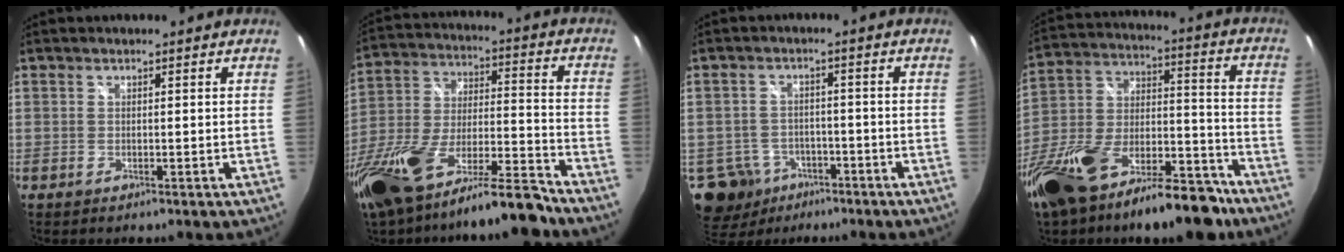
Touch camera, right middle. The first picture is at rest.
{"total": 22.3, "force": [-16.2, 5.1, 14.3], "torque": [-0.287, -0.042, -0.277]}
{"total": 9.3, "force": [-5.2, 7.3, 2.7], "torque": [-0.085, 0.006, -0.072]}
{"total": 24.4, "force": [-15.6, 10.5, 15.5], "torque": [-0.289, 0.007, -0.247]}